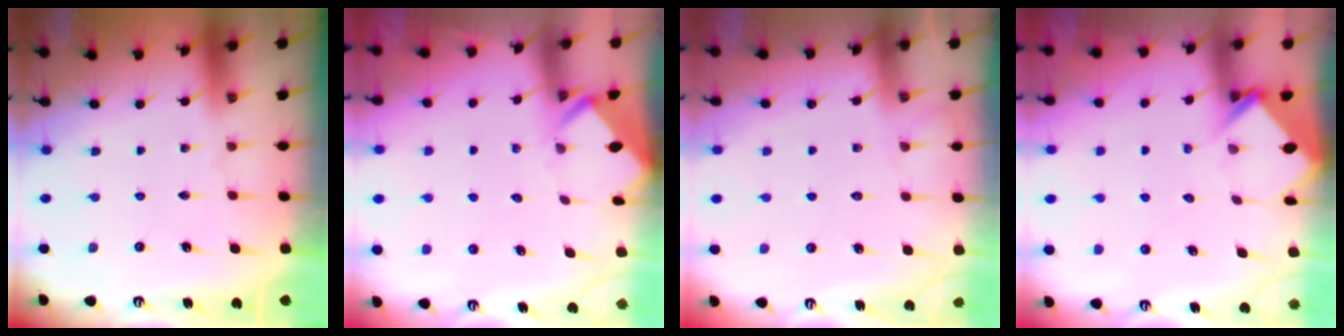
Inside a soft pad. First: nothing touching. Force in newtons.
{"total": 3.7, "press": 3.7, "slide": 0.2}
{"total": 6.2, "press": 6.1, "slide": 0.8}
{"total": 3.9, "press": 3.8, "slide": 0.3}